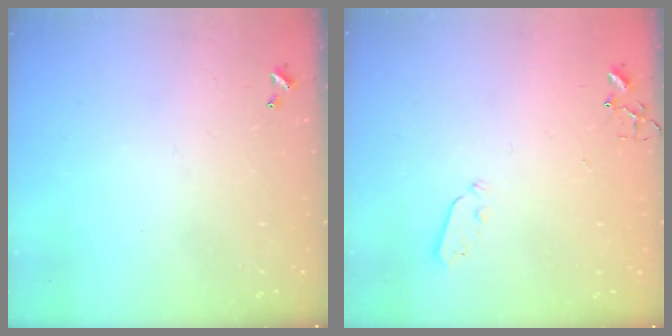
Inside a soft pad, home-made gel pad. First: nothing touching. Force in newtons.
{"total": 3.0, "press": 3.0, "slide": 0.4}